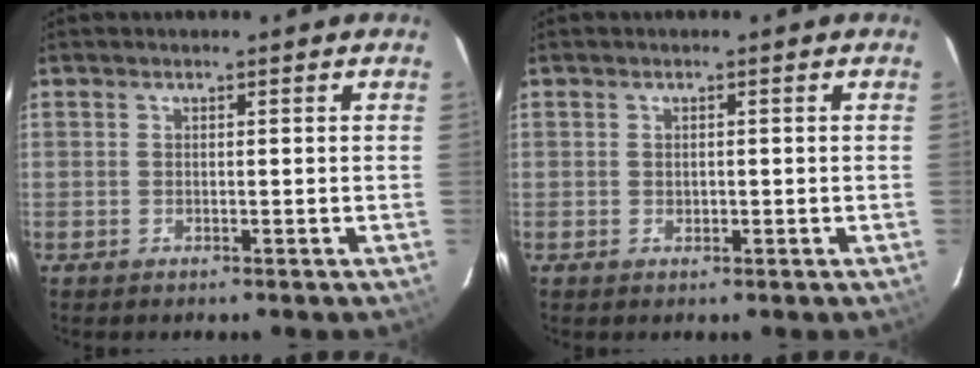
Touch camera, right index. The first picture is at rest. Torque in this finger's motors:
{"motor_torque": [-0.15, 0.05, -0.08, -0.01]}